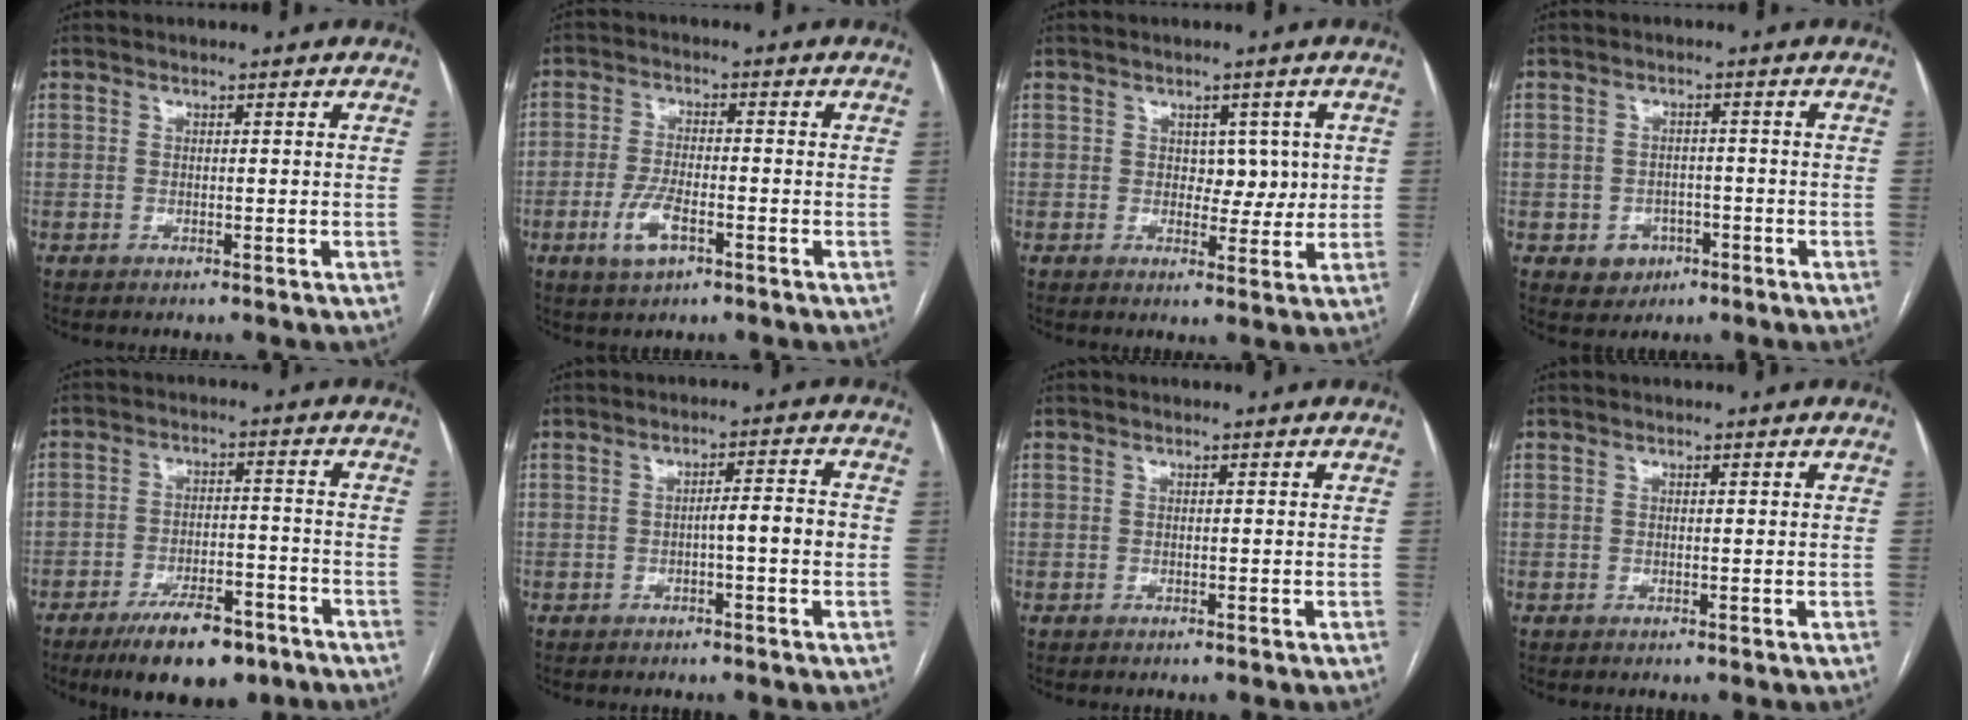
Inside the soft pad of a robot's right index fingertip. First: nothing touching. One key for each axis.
{"total": 5.7, "fx": -2.6, "fy": 2.1, "fz": 4.6, "tx": -0.095, "ty": -0.004, "tz": -0.045}
{"total": 4.0, "fx": 0.8, "fy": 2.8, "fz": 2.8, "tx": -0.026, "ty": 0.005, "tz": 0.016}
{"total": 4.3, "fx": -1.8, "fy": 3.8, "fz": 1.2, "tx": -0.007, "ty": 0.009, "tz": -0.017}
{"total": 11.2, "fx": -7.9, "fy": 4.0, "fz": 6.7, "tx": -0.104, "ty": -0.001, "tz": -0.126}
{"total": 4.3, "fx": -0.9, "fy": 0.3, "fz": 4.1, "tx": -0.059, "ty": 0.013, "tz": -0.014}
{"total": 0.0}
{"total": 0.0}